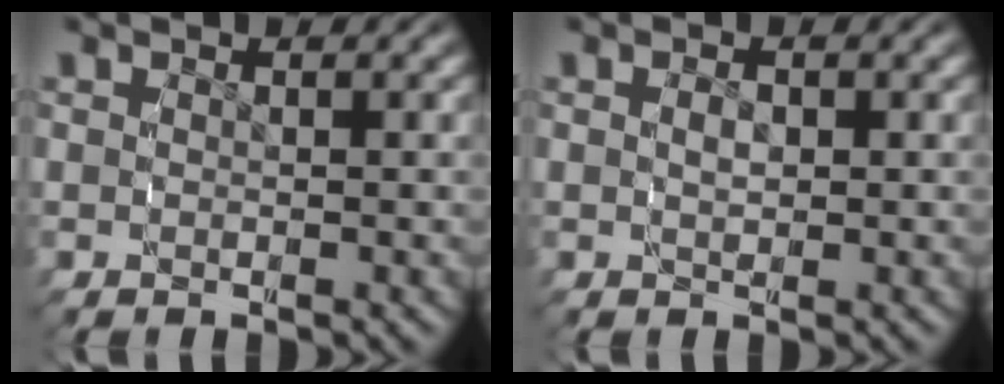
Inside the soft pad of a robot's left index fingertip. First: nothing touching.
{"total": 1.5, "force": [-0.3, 1.0, 1.0], "torque": [-0.023, -0.010, -0.001]}